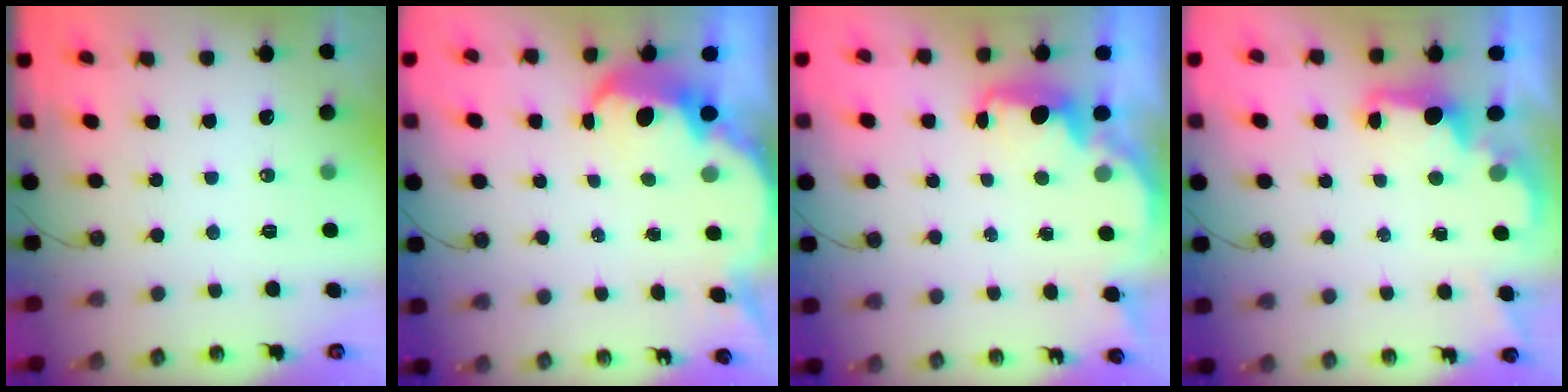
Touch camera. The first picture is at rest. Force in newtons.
{"total": 5.5, "press": 5.5, "slide": 0.5}
{"total": 2.4, "press": 2.3, "slide": 0.8}
{"total": 2.3, "press": 2.2, "slide": 0.7}